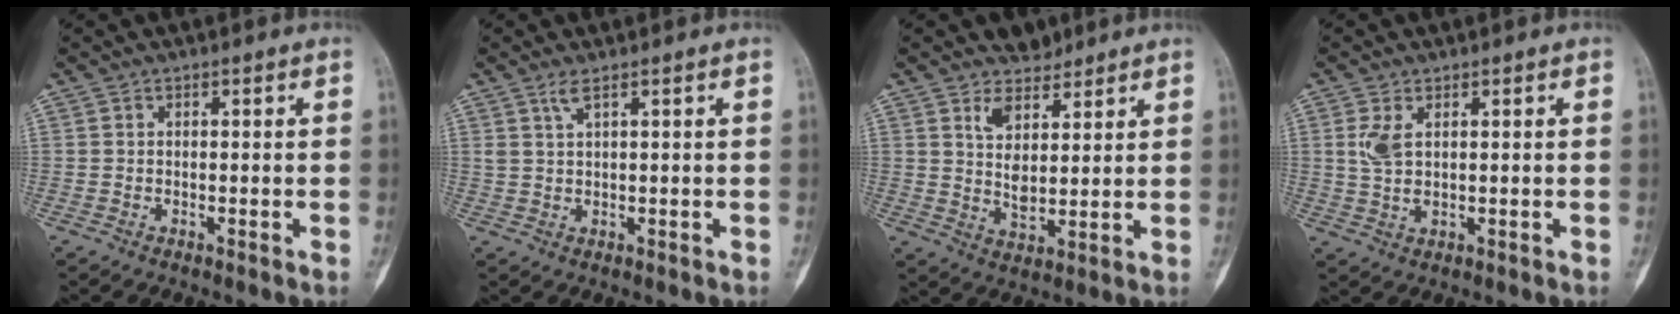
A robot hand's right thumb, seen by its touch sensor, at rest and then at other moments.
{"total": 2.2, "force": [1.4, 0.1, 1.7], "torque": [-0.043, -0.006, 0.035]}
{"total": 6.7, "force": [4.8, 3.8, 2.8], "torque": [-0.032, -0.040, 0.091]}
{"total": 4.0, "force": [1.3, 1.9, 3.3], "torque": [-0.074, -0.007, 0.031]}